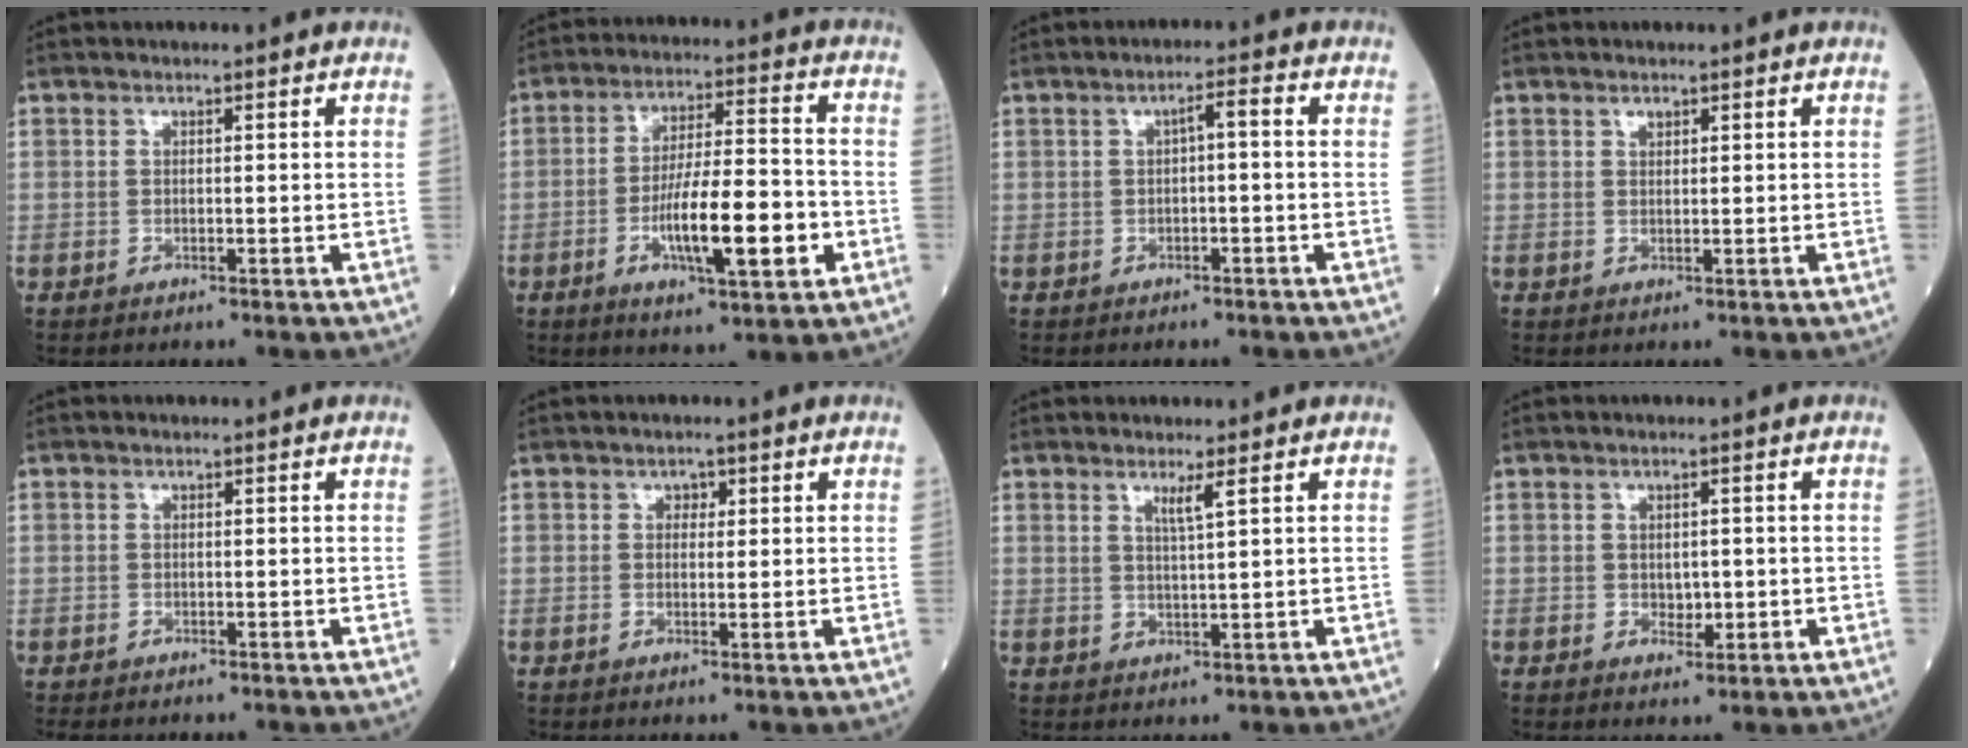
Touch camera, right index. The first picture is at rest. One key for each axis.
{"total": 13.1, "fx": -4.0, "fy": 2.4, "fz": 12.3, "tx": -0.216, "ty": -0.001, "tz": -0.063}
{"total": 2.6, "fx": 0.1, "fy": 0.6, "fz": 2.5, "tx": -0.046, "ty": 0.014, "tz": 0.003}
{"total": 0.9, "fx": 0.7, "fy": 0.5, "fz": 0.5, "tx": -0.010, "ty": -0.002, "tz": 0.011}
{"total": 1.9, "fx": -1.5, "fy": 0.9, "fz": 0.7, "tx": -0.015, "ty": -0.003, "tz": -0.019}
{"total": 1.4, "fx": 0.5, "fy": 1.0, "fz": 0.8, "tx": -0.015, "ty": 0.003, "tz": 0.008}
{"total": 2.3, "fx": 1.3, "fy": -0.4, "fz": 1.8, "tx": -0.038, "ty": -0.009, "tz": 0.026}
{"total": 2.4, "fx": -0.3, "fy": 1.6, "fz": 1.8, "tx": -0.026, "ty": -0.001, "tz": 0.002}